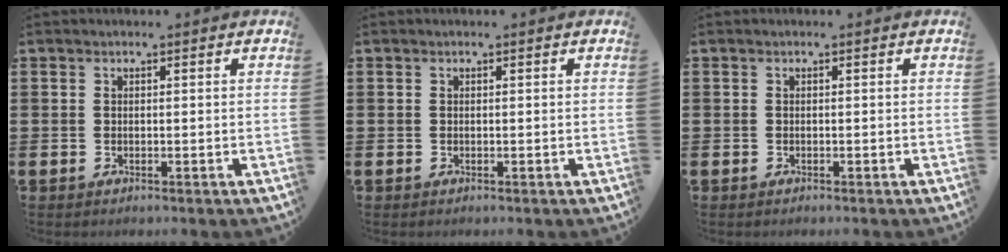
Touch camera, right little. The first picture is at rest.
{"total": 0.0}
{"total": 0.0}